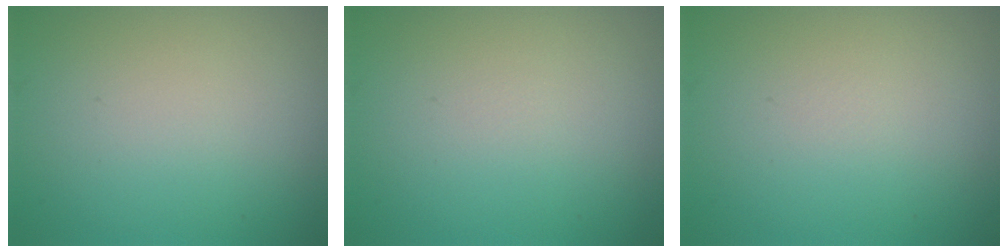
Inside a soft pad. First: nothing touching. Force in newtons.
{"total": 0.0}
{"total": 0.0}